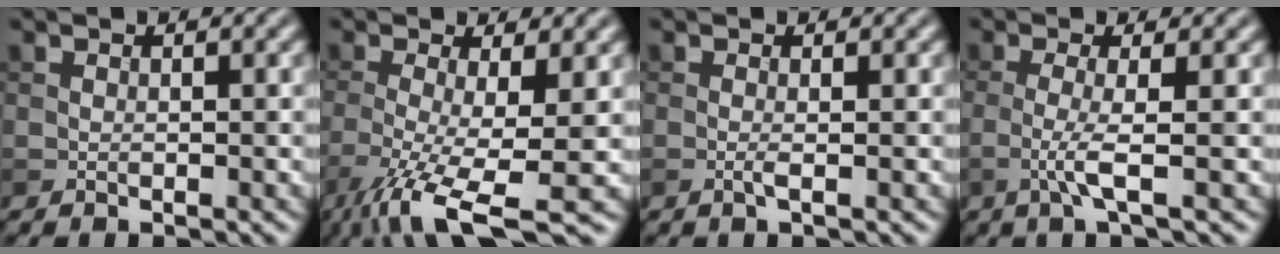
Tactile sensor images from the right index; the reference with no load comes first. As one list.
[{"total": 8.9, "force": [-4.4, 2.1, 7.5], "torque": [-0.141, -0.020, -0.082]}, {"total": 1.0, "force": [-0.2, 0.1, 1.0], "torque": [-0.019, -0.002, -0.007]}, {"total": 2.8, "force": [-0.9, 0.3, 2.7], "torque": [-0.058, 0.001, -0.026]}]